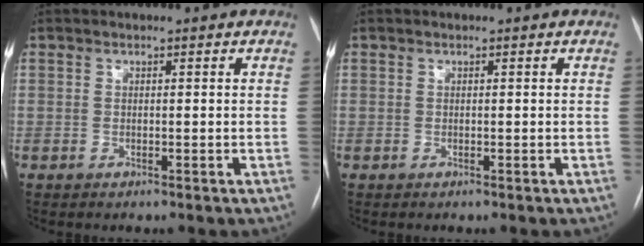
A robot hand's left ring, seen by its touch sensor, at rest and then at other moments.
{"total": 0.0}